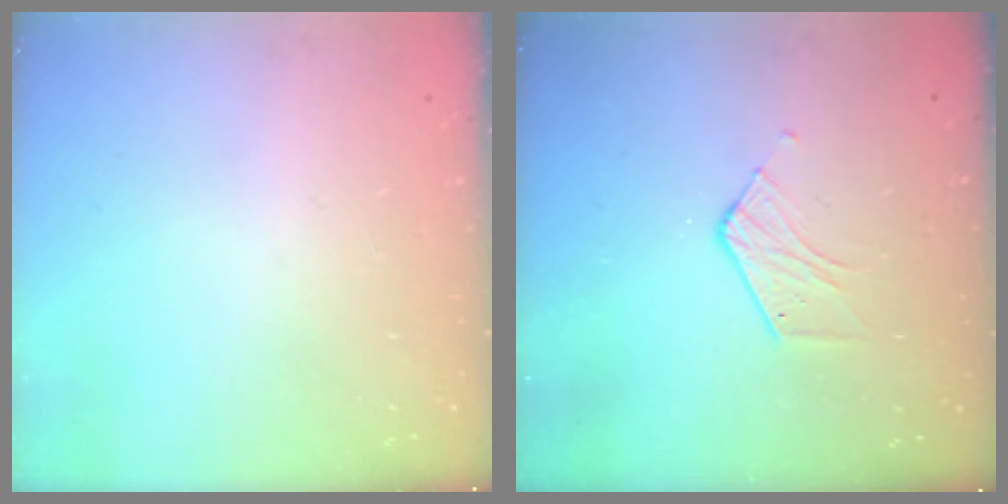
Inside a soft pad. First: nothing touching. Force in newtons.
{"total": 5.9, "press": 5.9, "slide": 0.6}